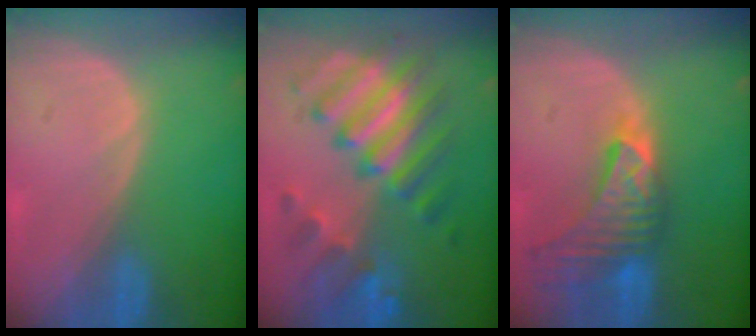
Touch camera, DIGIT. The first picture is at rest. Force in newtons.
{"total": 10.3, "press": 10.3, "slide": 0.8}
{"total": 9.2, "press": 8.3, "slide": 4.0}